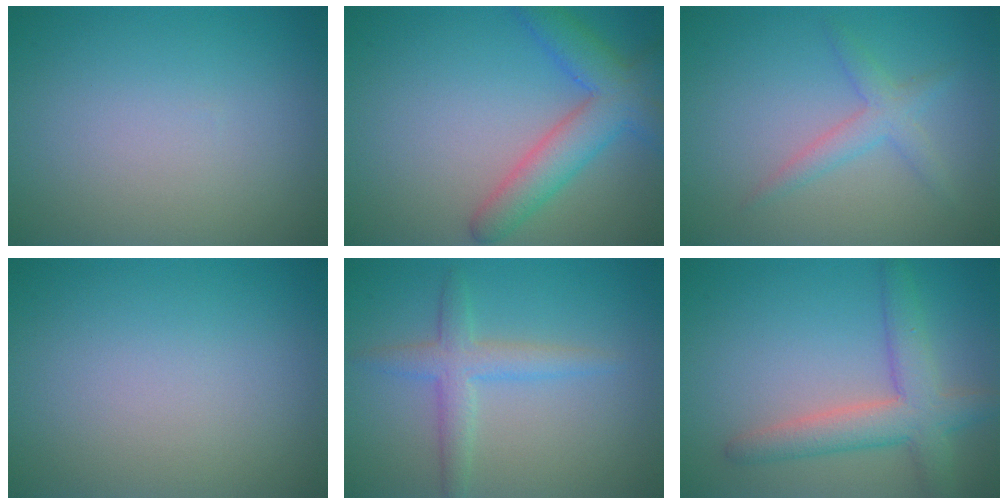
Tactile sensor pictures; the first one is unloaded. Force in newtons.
{"total": 5.3, "press": 5.3, "slide": 0.2}
{"total": 2.2, "press": 2.2, "slide": 0.1}
{"total": 0.0}
{"total": 2.9, "press": 2.9, "slide": 0.1}
{"total": 4.9, "press": 4.9, "slide": 0.3}